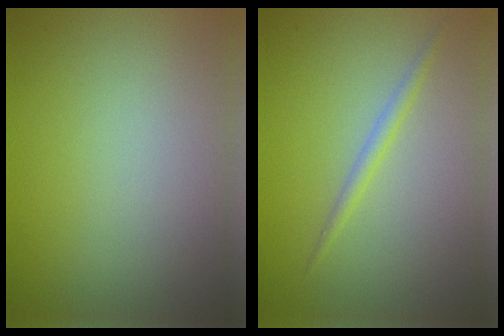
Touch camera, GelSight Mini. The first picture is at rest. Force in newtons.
{"total": 1.2, "press": 1.2, "slide": 0.1}